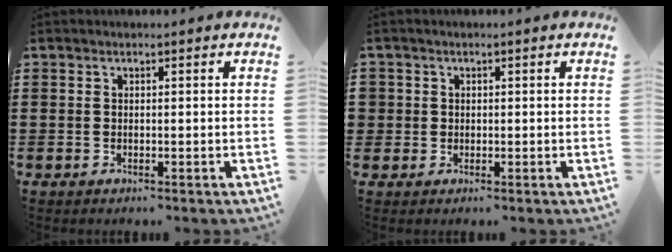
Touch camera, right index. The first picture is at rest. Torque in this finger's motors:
{"motor_torque": [2.14, 0.00, 0.04, 0.02]}